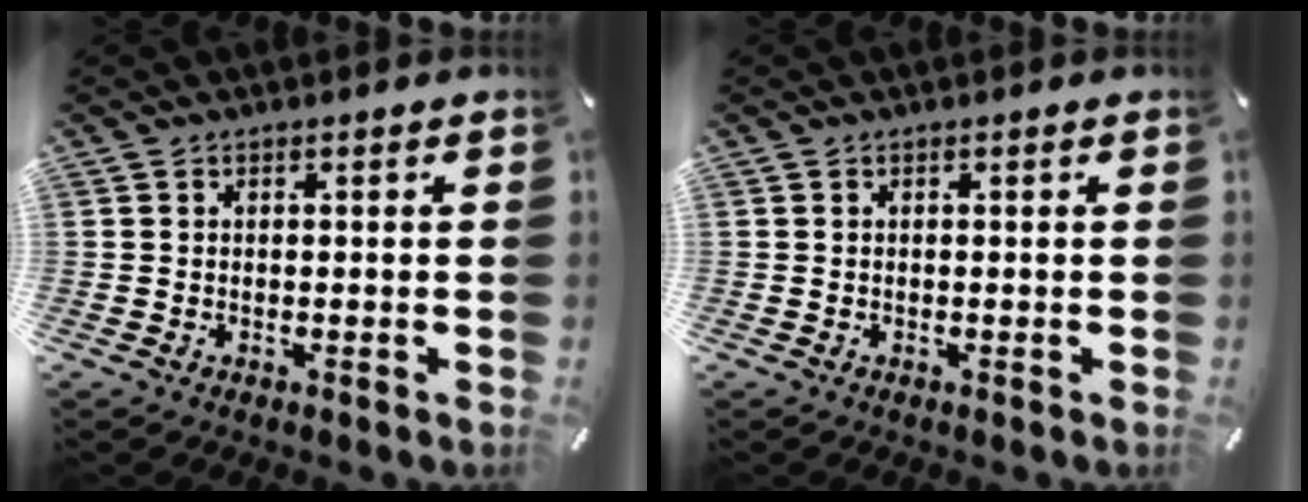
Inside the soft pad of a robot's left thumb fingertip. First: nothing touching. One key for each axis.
{"total": 0.0}